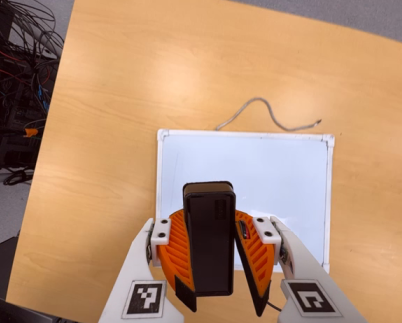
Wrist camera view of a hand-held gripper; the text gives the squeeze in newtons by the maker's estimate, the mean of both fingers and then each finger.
{"total": 9.6, "left": 9.8, "right": 9.4}